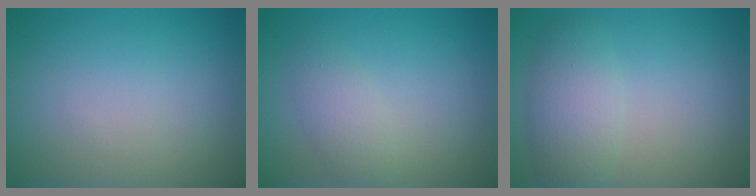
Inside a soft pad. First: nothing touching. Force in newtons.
{"total": 2.2, "press": 2.2, "slide": 0.1}
{"total": 3.5, "press": 3.5, "slide": 0.3}